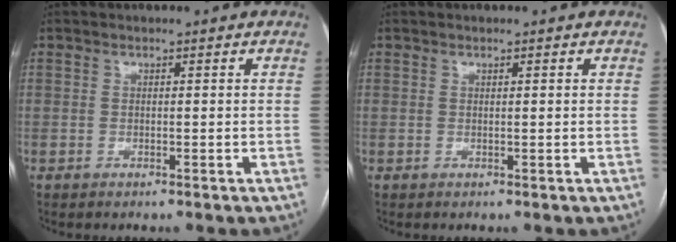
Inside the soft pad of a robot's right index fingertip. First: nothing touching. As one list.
[{"total": 0.0}]